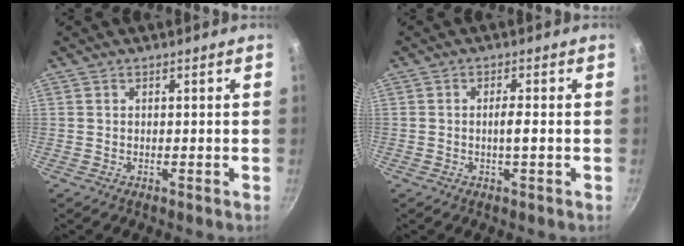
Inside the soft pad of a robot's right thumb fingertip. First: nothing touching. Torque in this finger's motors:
{"motor_torque": [2.04, 2.90, 1.11, -0.82, 0.44]}